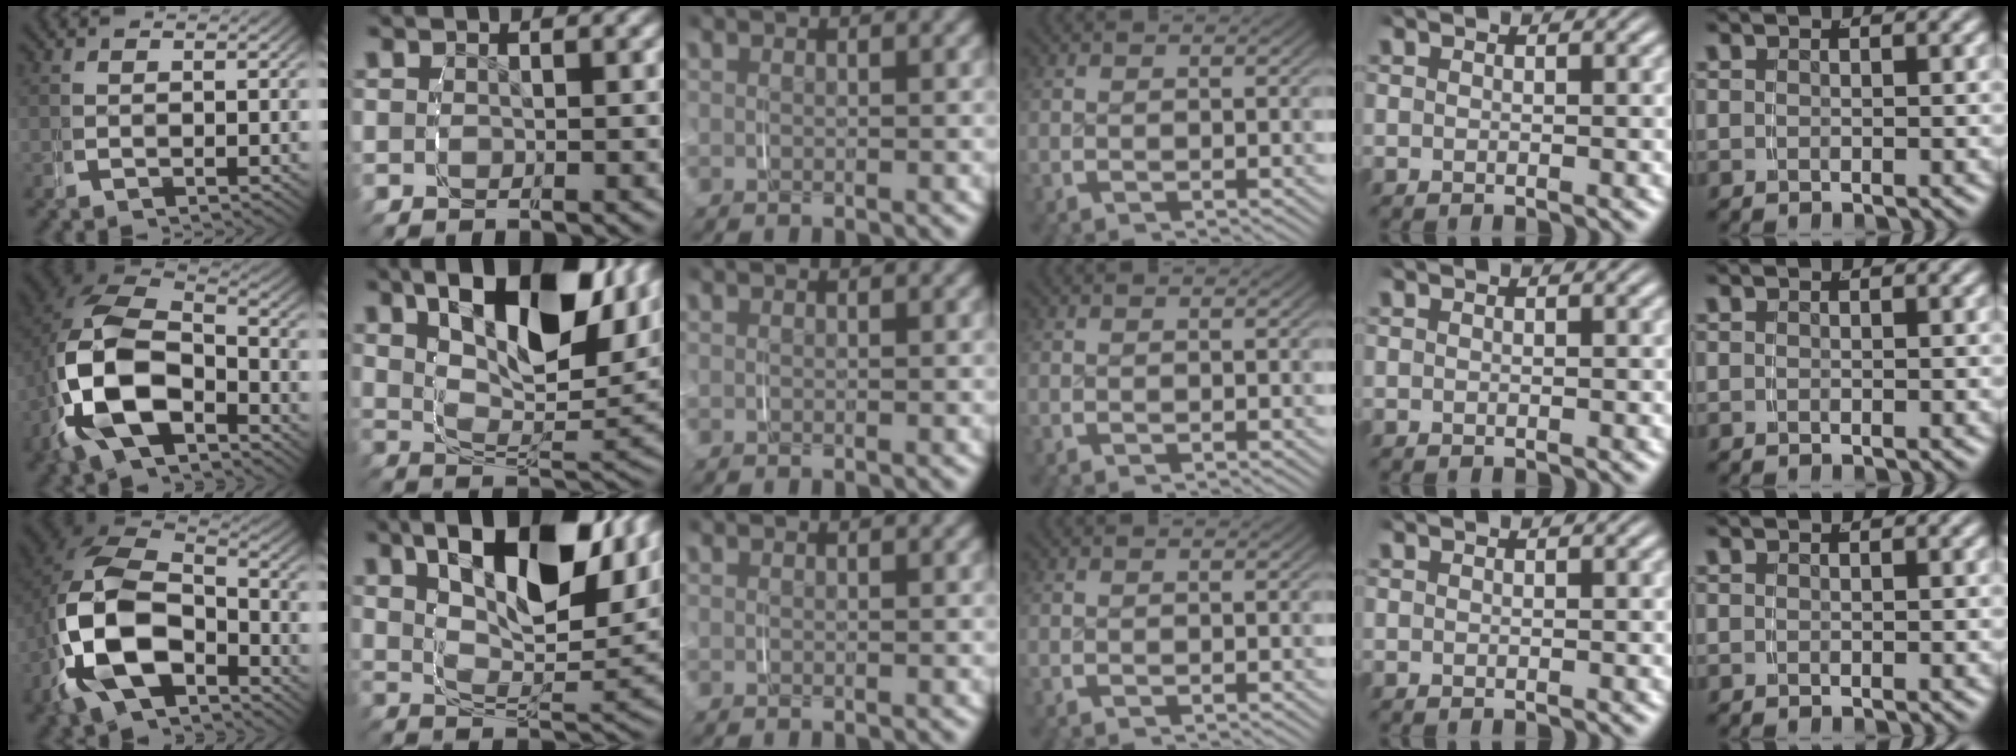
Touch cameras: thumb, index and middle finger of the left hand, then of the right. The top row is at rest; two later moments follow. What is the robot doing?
{"motion": "grasp_and_lifting", "object": "key"}